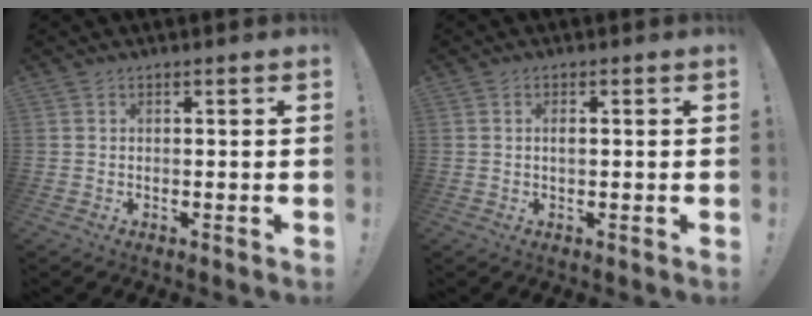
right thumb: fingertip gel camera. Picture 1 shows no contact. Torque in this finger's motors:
{"motor_torque": [-0.07, 0.01, -0.23, -0.03, 0.00]}